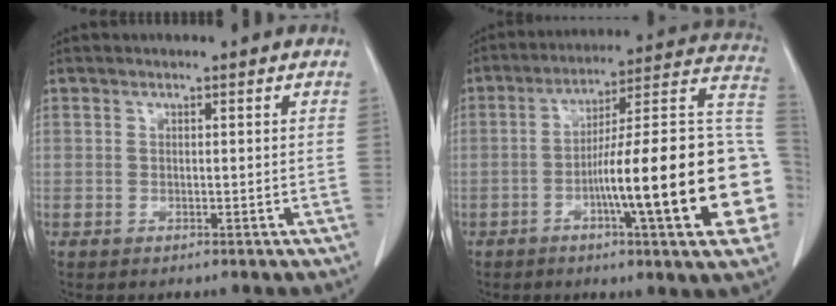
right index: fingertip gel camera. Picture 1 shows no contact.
{"total": 24.1, "force": [-5.5, 1.9, 23.4], "torque": [-0.245, 0.024, -0.080]}